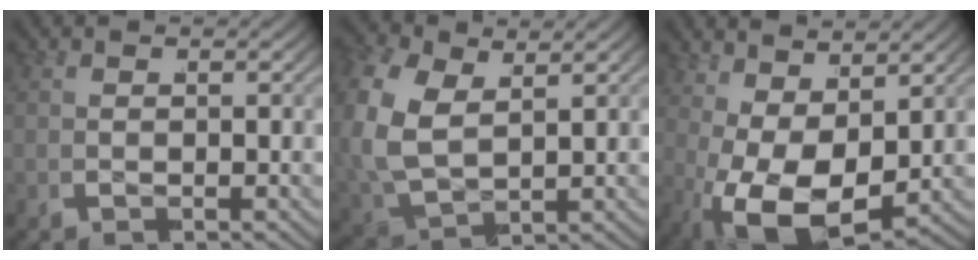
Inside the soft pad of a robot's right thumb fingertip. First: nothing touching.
{"total": 7.7, "force": [0.6, 6.1, 4.6], "torque": [-0.149, -0.027, 0.023]}
{"total": 8.0, "force": [-1.5, 4.7, 6.3], "torque": [-0.146, -0.036, -0.007]}